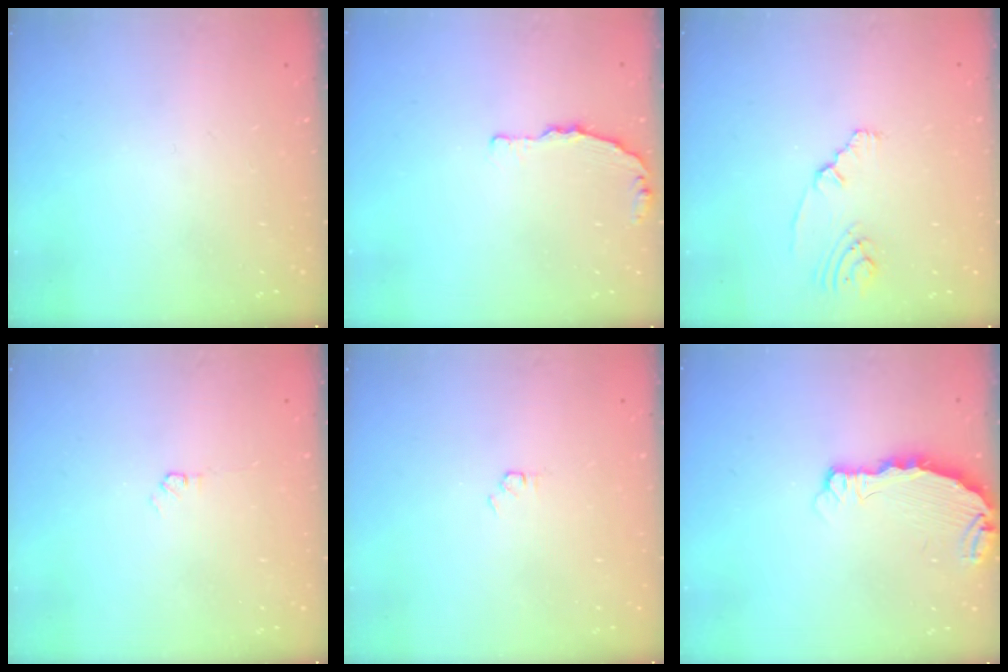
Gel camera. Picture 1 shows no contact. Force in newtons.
{"total": 2.6, "press": 2.6, "slide": 0.4}
{"total": 2.2, "press": 2.1, "slide": 0.6}
{"total": 2.3, "press": 2.3, "slide": 0.3}
{"total": 1.5, "press": 1.4, "slide": 0.3}
{"total": 3.9, "press": 3.9, "slide": 0.4}